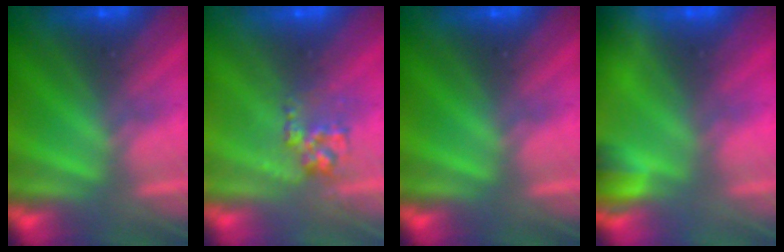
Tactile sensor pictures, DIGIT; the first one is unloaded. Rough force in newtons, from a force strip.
{"total": 2.8}
{"total": 0.0}
{"total": 4.9}